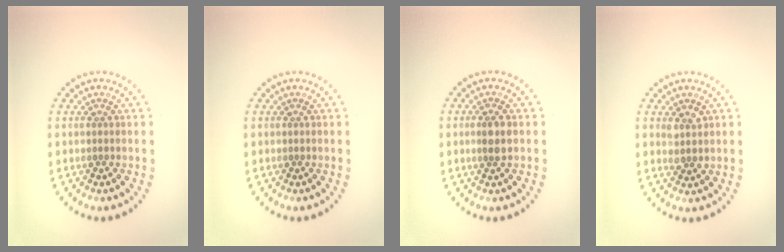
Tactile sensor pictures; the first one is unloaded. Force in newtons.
{"total": 0.0}
{"total": 1.9, "press": 1.7, "slide": 0.8}
{"total": 1.4, "press": 1.3, "slide": 0.5}